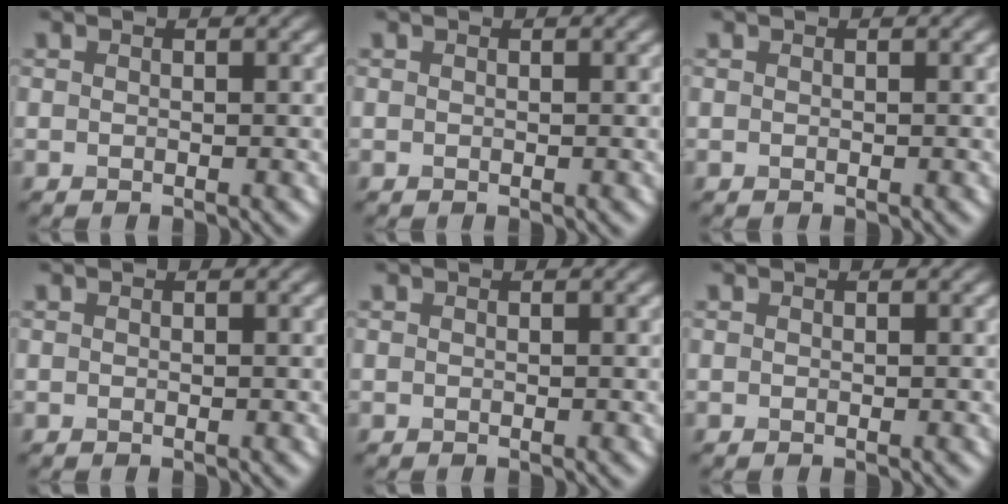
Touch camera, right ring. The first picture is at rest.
{"total": 0.0}
{"total": 0.0}
{"total": 0.0}
{"total": 0.0}
{"total": 0.0}